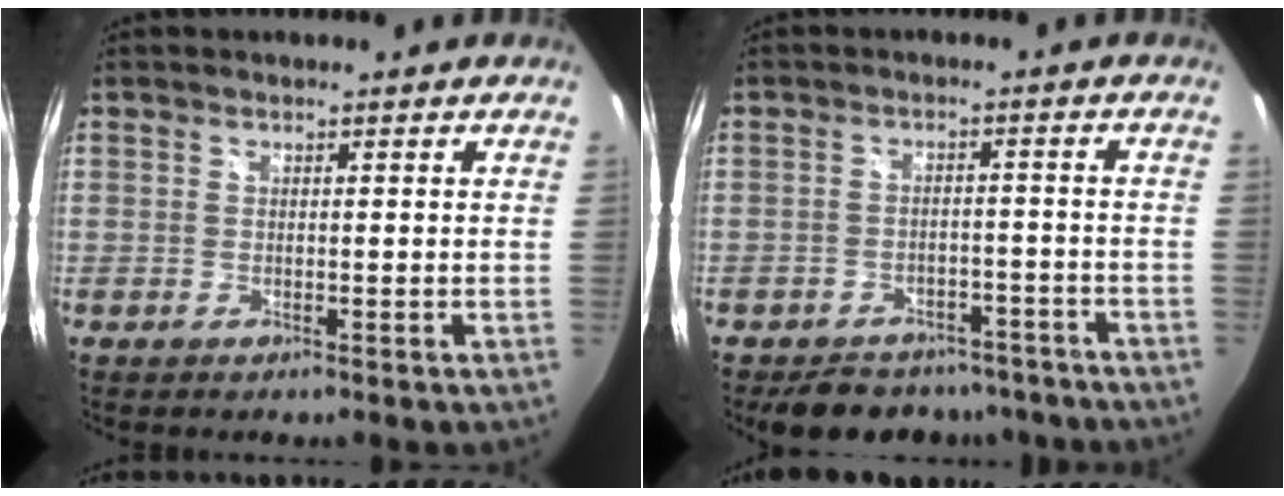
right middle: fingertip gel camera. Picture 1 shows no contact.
{"total": 13.1, "force": [-10.8, 6.4, 4.1], "torque": [-0.094, 0.016, -0.129]}